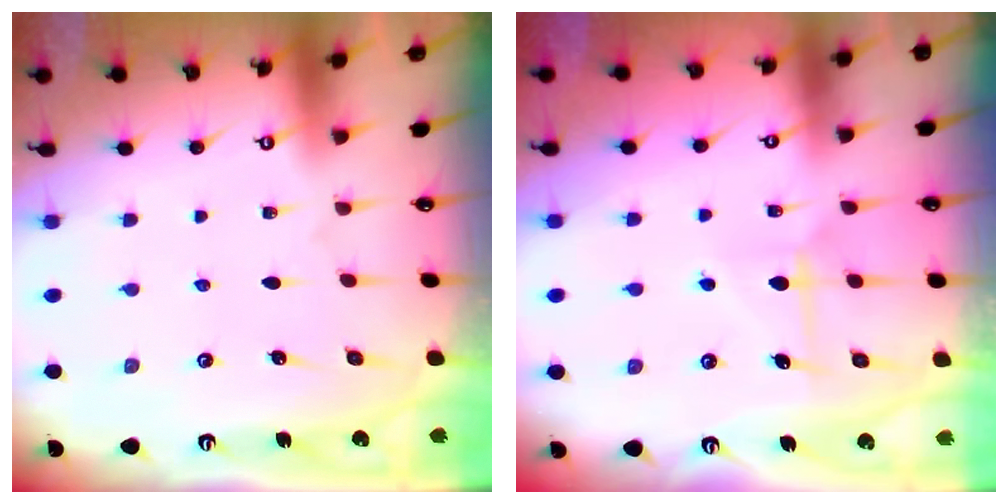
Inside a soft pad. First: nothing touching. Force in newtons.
{"total": 7.3, "press": 7.3, "slide": 0.3}